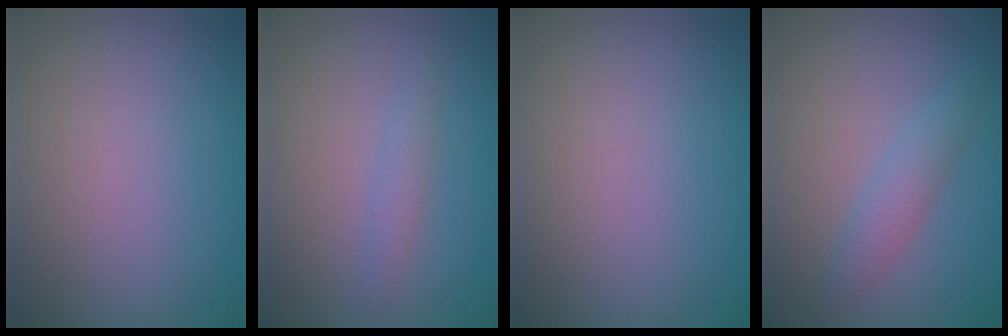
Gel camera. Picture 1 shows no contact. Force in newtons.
{"total": 1.2, "press": 1.2, "slide": 0.0}
{"total": 0.0}
{"total": 2.0, "press": 2.0, "slide": 0.0}